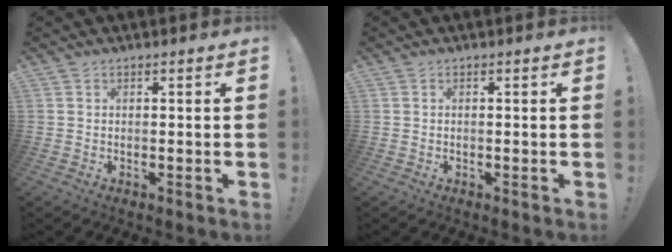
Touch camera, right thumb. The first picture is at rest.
{"total": 0.0}